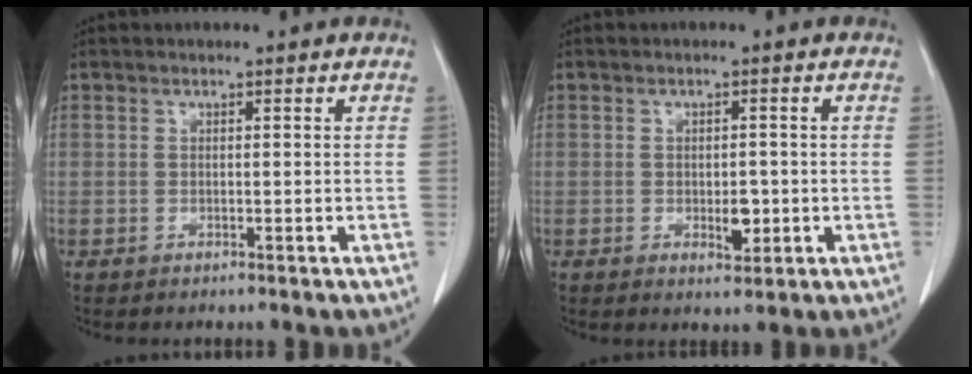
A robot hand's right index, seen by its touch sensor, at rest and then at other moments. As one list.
[{"total": 2.9, "force": [-0.6, 1.4, 2.4], "torque": [-0.036, -0.001, -0.004]}]